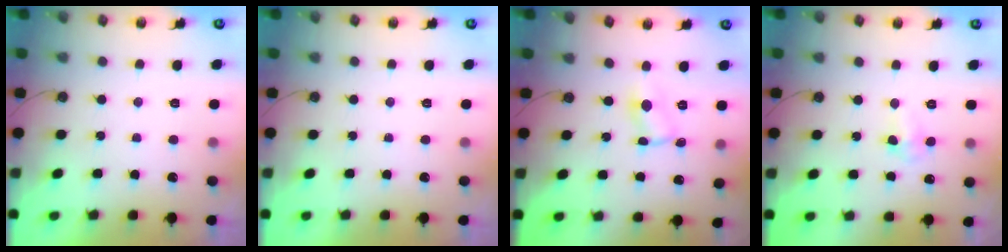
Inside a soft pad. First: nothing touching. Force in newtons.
{"total": 0.0}
{"total": 2.0, "press": 2.0, "slide": 0.1}
{"total": 3.7, "press": 2.7, "slide": 2.5}